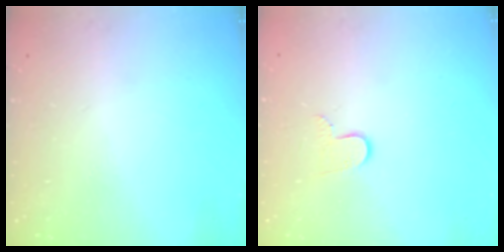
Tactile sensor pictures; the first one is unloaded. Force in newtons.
{"total": 6.4, "press": 6.3, "slide": 0.6}